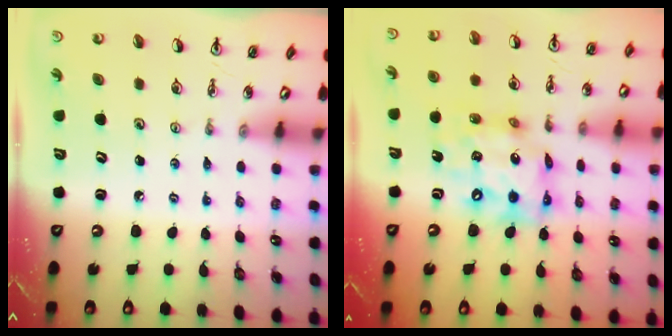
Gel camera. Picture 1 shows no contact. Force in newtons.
{"total": 15.6, "press": 15.5, "slide": 1.5}